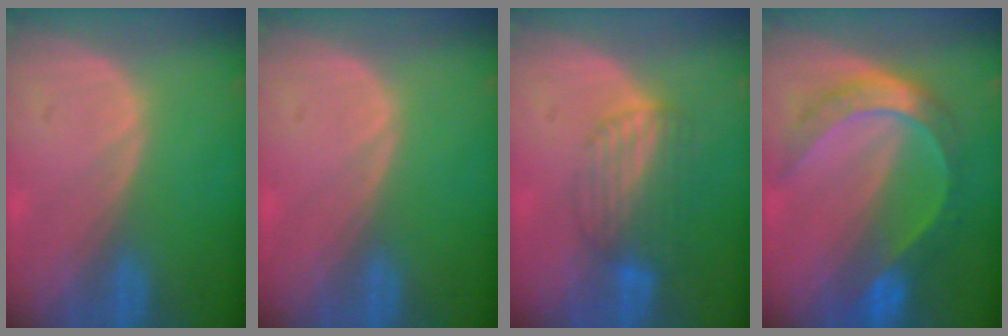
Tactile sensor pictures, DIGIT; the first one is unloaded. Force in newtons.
{"total": 0.0}
{"total": 6.9, "press": 5.8, "slide": 3.8}
{"total": 8.1, "press": 8.1, "slide": 0.8}